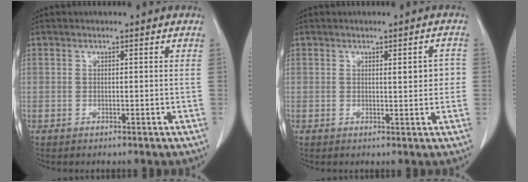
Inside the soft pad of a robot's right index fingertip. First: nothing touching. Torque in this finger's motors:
{"motor_torque": [0.23, 0.23, 0.02, 0.01]}